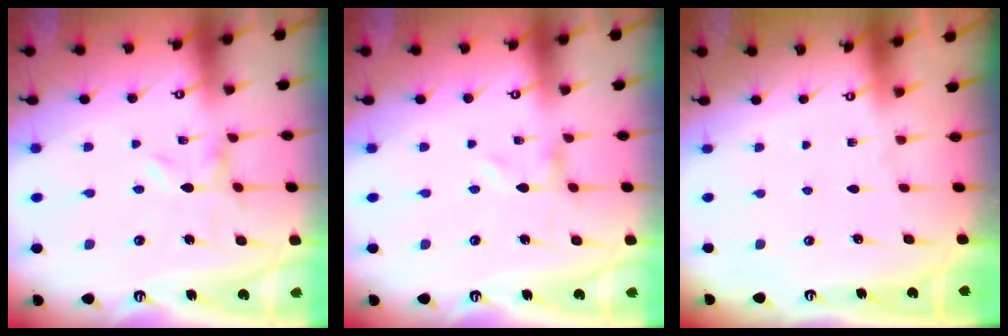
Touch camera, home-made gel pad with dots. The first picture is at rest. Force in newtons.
{"total": 0.0}
{"total": 0.0}